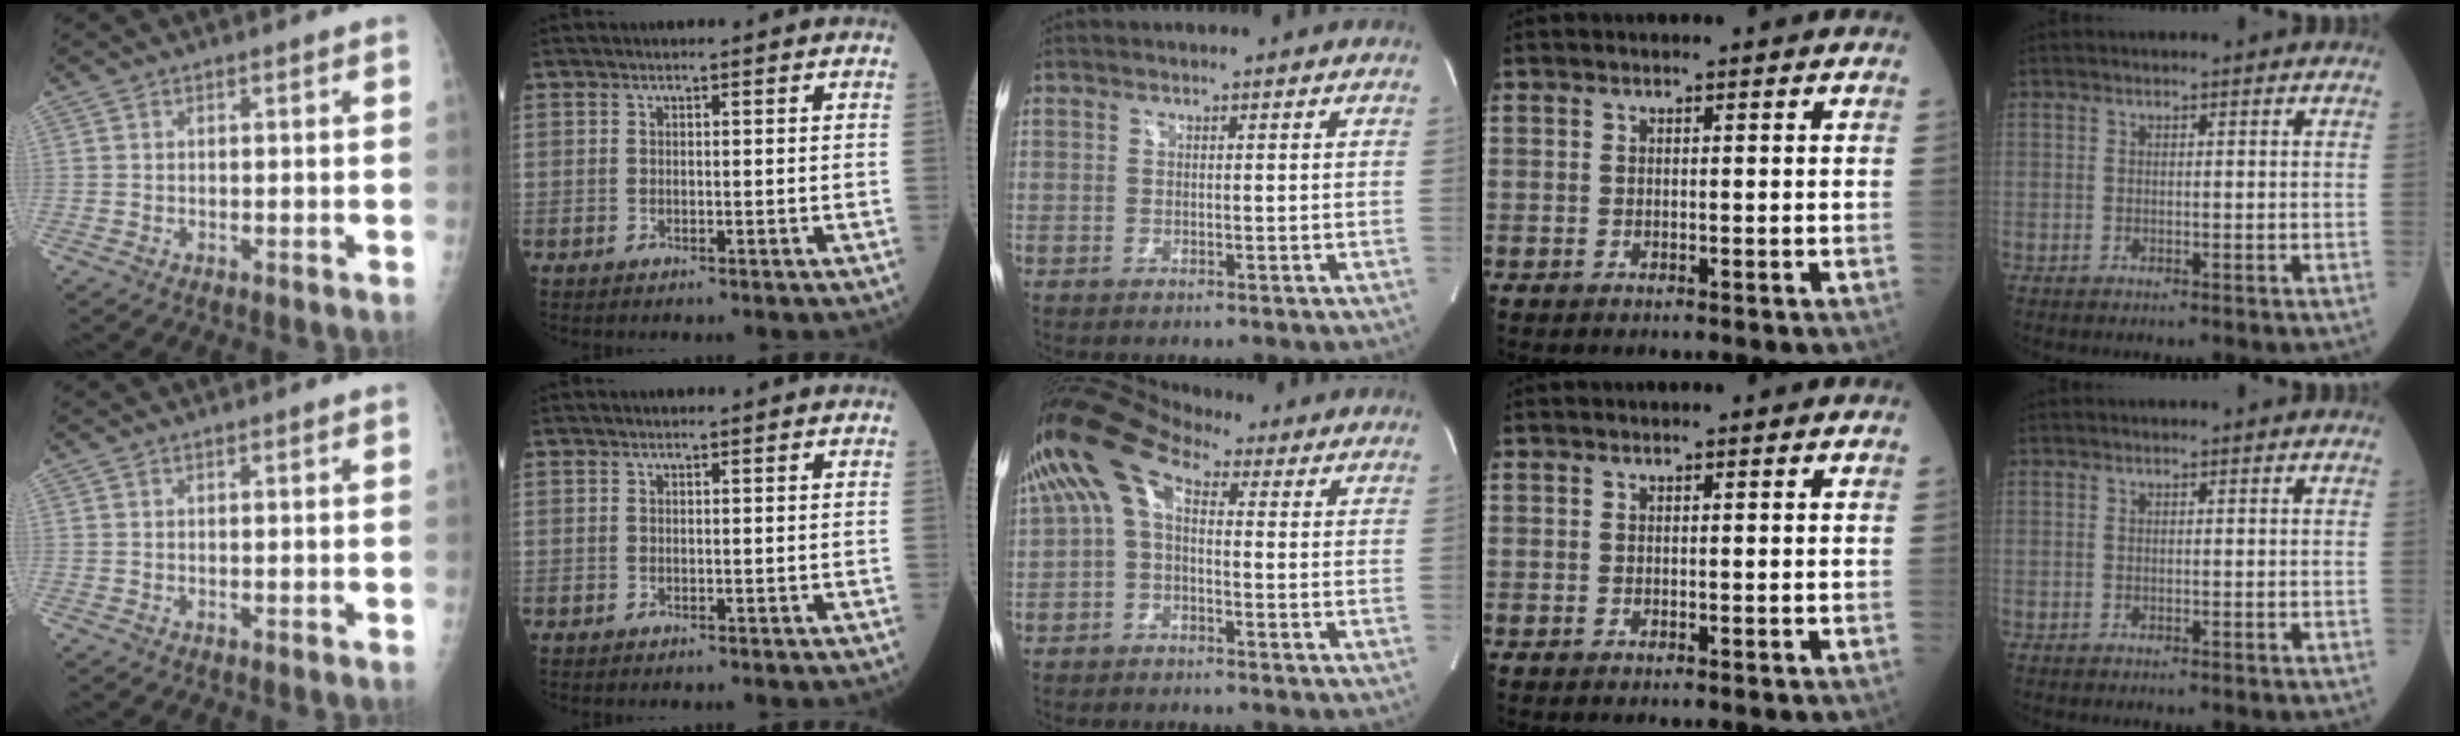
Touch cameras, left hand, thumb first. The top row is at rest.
{"middle": {"total": 9.7, "force": [2.6, 4.6, 8.1], "torque": [-0.166, 0.058, 0.037]}}